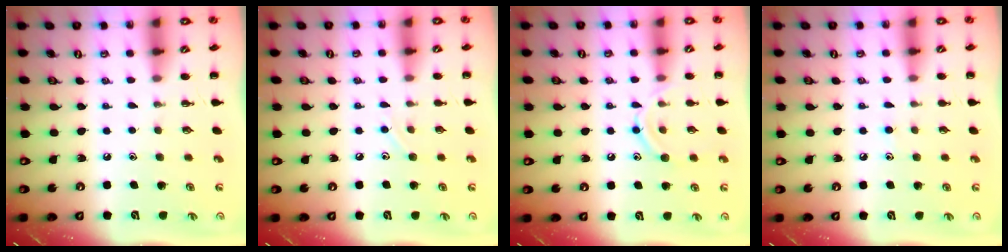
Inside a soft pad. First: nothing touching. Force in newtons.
{"total": 5.2, "press": 5.0, "slide": 1.5}
{"total": 11.0, "press": 10.8, "slide": 1.5}
{"total": 6.0, "press": 5.7, "slide": 2.0}